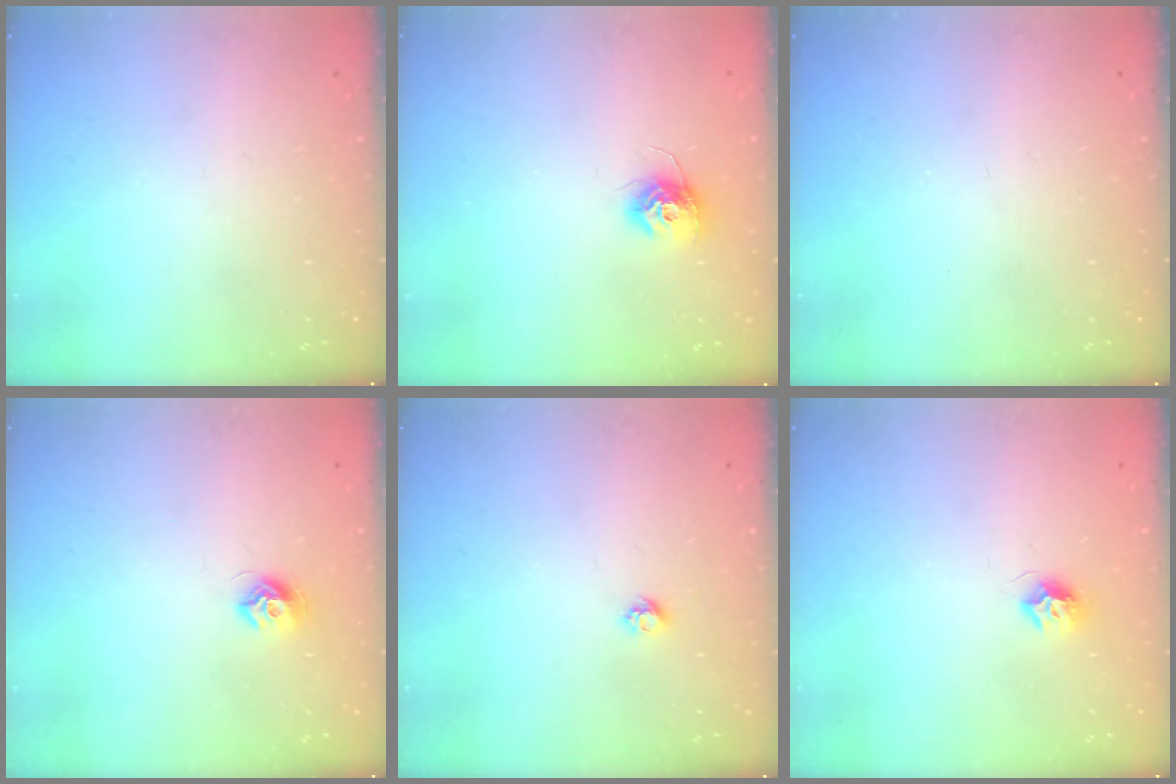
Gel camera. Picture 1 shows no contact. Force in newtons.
{"total": 9.7, "press": 9.7, "slide": 0.2}
{"total": 0.0}
{"total": 7.9, "press": 7.9, "slide": 0.6}
{"total": 4.3, "press": 4.3, "slide": 0.5}
{"total": 7.3, "press": 7.3, "slide": 0.4}